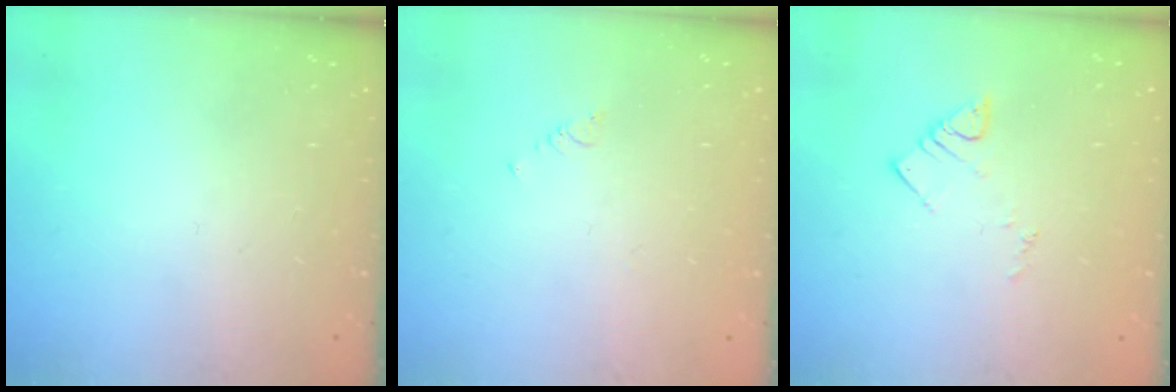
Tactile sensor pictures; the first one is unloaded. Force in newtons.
{"total": 0.7, "press": 0.6, "slide": 0.2}
{"total": 4.5, "press": 4.5, "slide": 0.4}